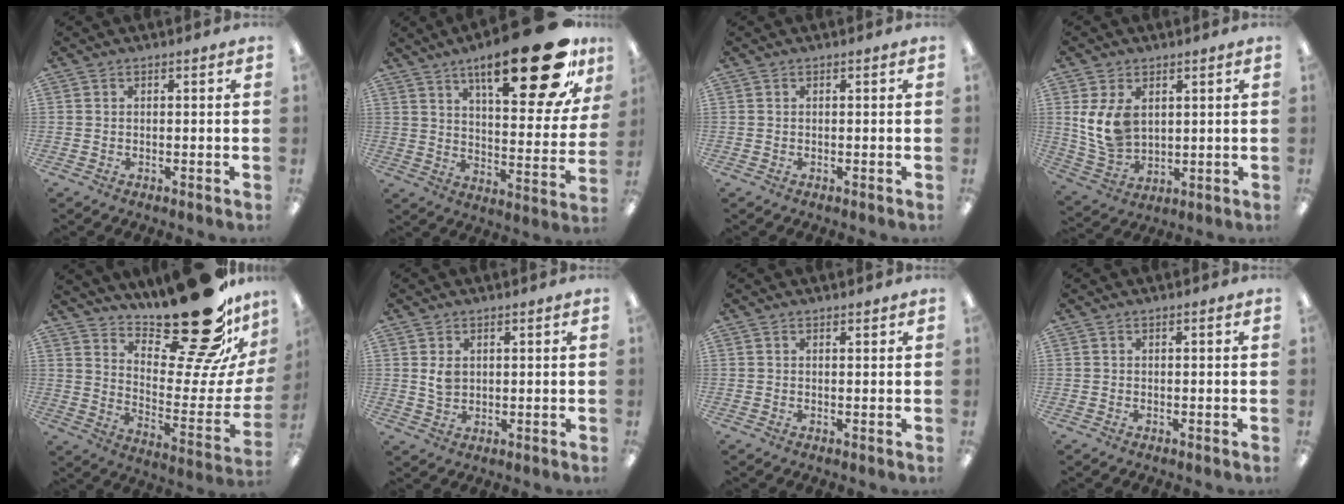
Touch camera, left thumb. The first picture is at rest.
{"total": 26.8, "force": [15.8, 8.3, 20.0], "torque": [-0.288, -0.094, 0.249]}
{"total": 0.0}
{"total": 9.9, "force": [3.2, 6.8, 6.4], "torque": [-0.146, -0.008, 0.062]}
{"total": 26.0, "force": [19.7, 7.8, 15.1], "torque": [-0.194, -0.144, 0.320]}
{"total": 3.7, "force": [1.6, 2.6, 2.1], "torque": [-0.039, -0.002, 0.029]}
{"total": 1.0, "force": [0.9, 0.2, 0.2], "torque": [0.003, -0.005, 0.016]}
{"total": 0.6, "force": [0.3, 0.0, 0.5], "torque": [-0.009, 0.002, 0.005]}